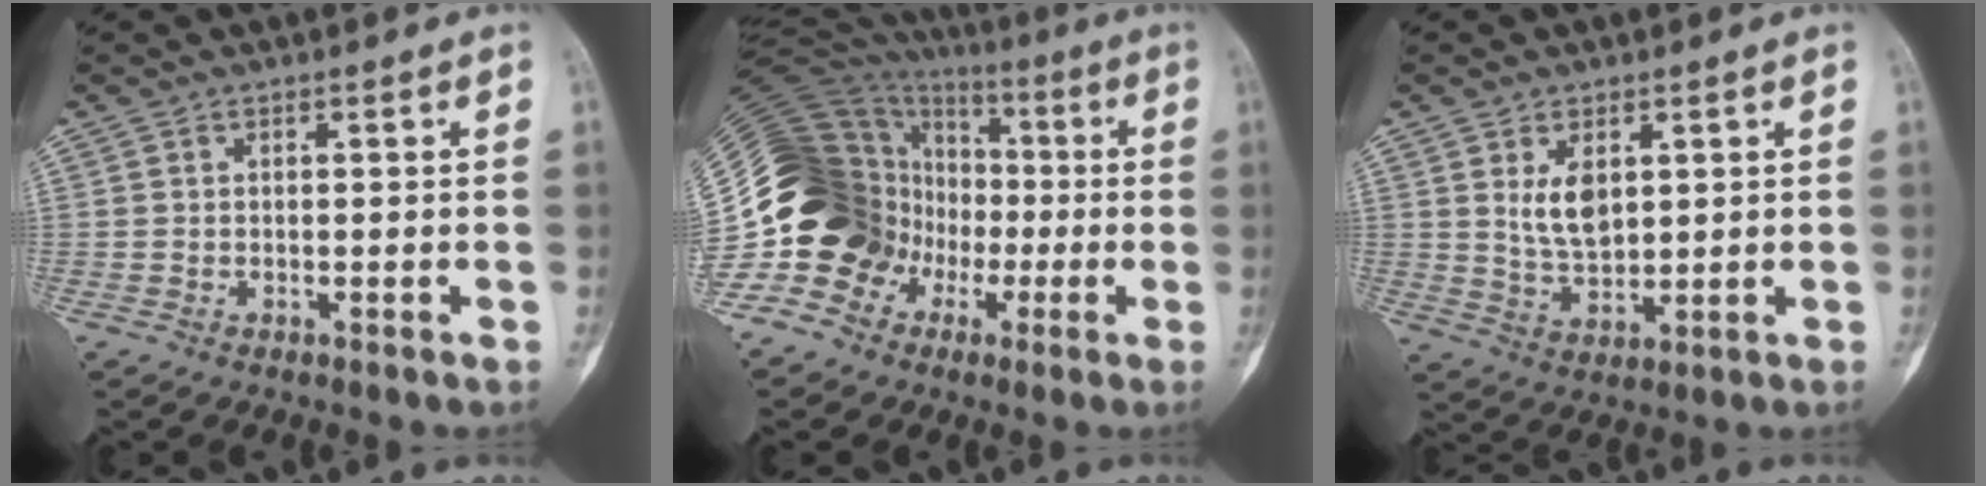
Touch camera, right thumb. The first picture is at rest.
{"total": 22.5, "force": [-5.6, 18.9, 10.8], "torque": [-0.204, 0.088, -0.098]}
{"total": 6.5, "force": [2.1, 3.8, 4.9], "torque": [-0.074, -0.018, 0.050]}